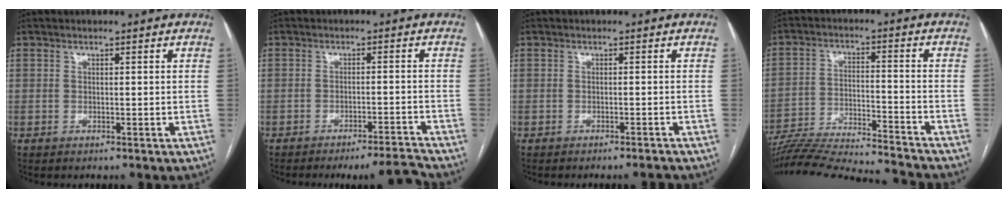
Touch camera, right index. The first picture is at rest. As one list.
[{"total": 5.4, "force": [-5.1, -1.4, 1.2], "torque": [-0.006, 0.004, -0.079]}, {"total": 2.2, "force": [-2.1, -0.6, 0.4], "torque": [-0.003, -0.004, -0.028]}, {"total": 20.2, "force": [-19.3, -0.1, 6.2], "torque": [-0.127, -0.023, -0.297]}]